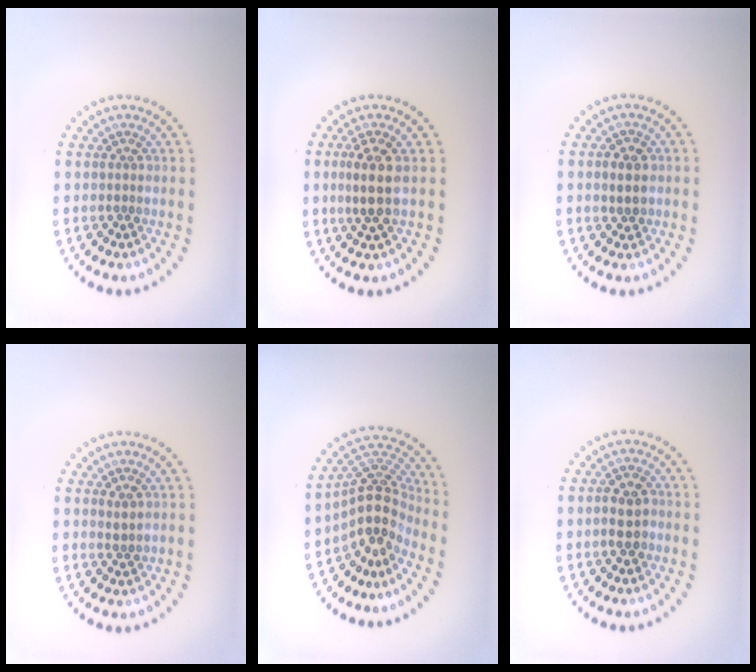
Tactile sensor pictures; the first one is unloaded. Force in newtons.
{"total": 2.9, "press": 2.7, "slide": 1.1}
{"total": 2.2, "press": 2.2, "slide": 0.2}
{"total": 0.6, "press": 0.5, "slide": 0.2}
{"total": 4.8, "press": 3.5, "slide": 3.3}
{"total": 2.4, "press": 2.3, "slide": 0.5}